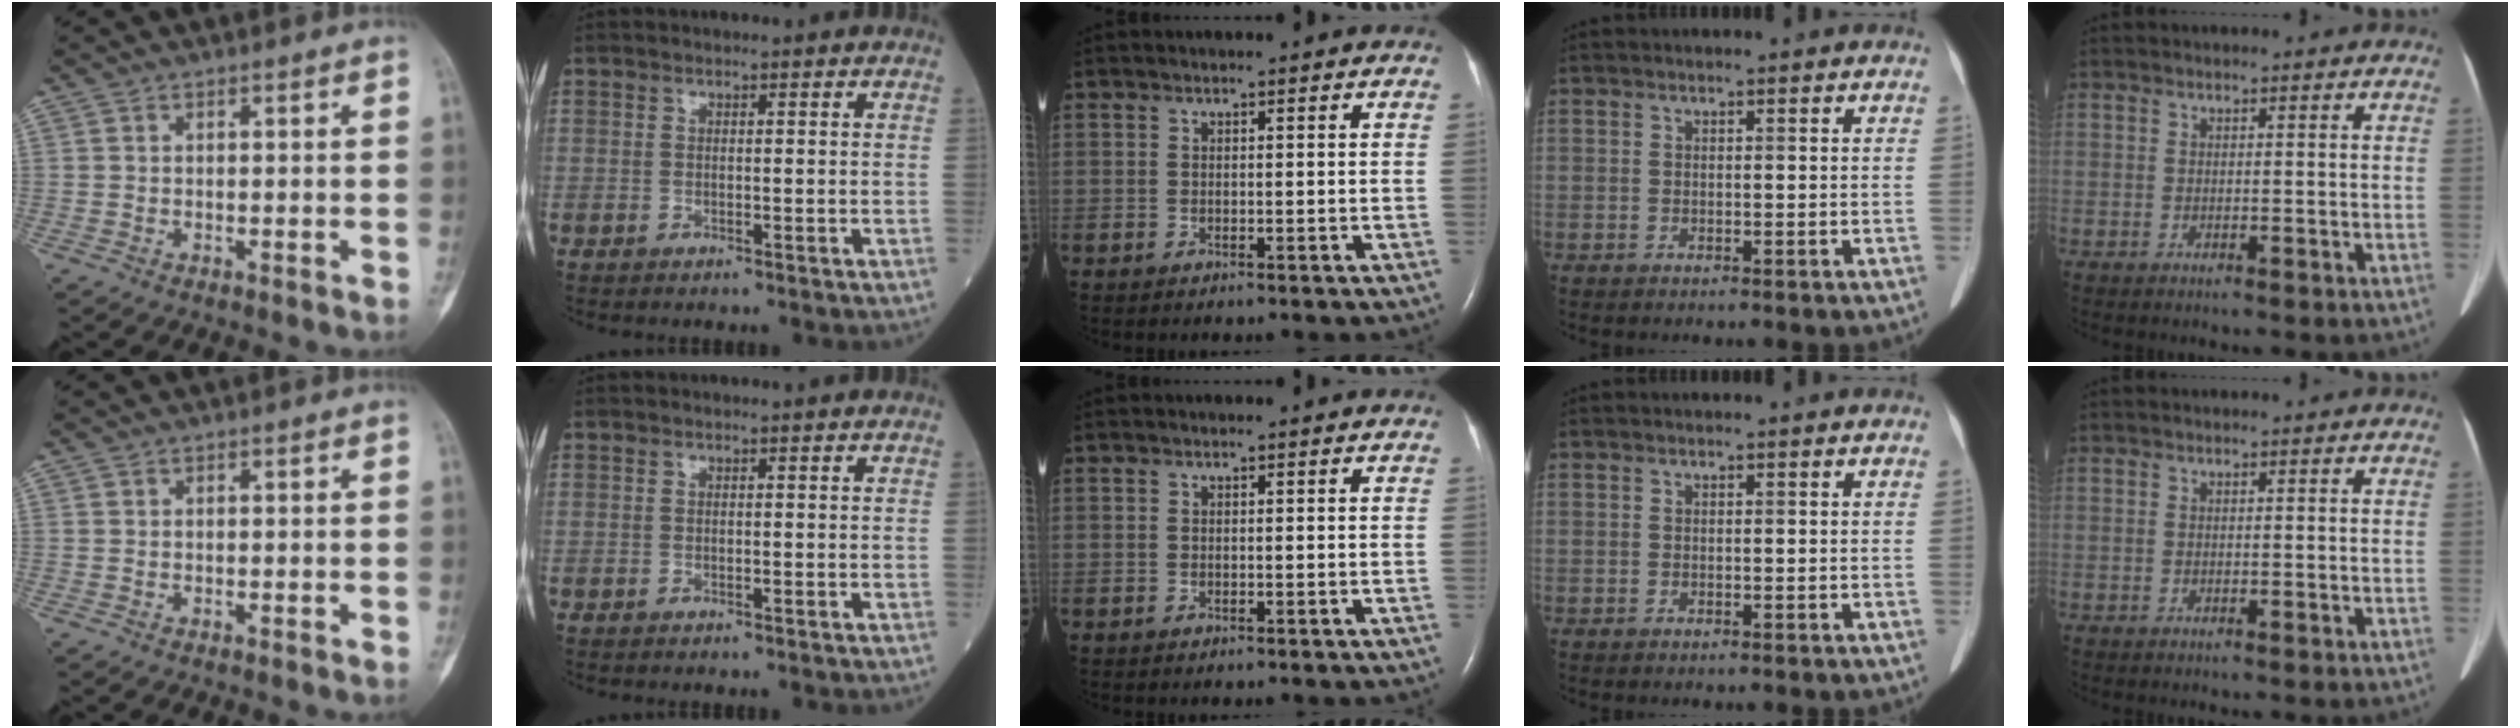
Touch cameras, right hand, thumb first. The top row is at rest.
{}